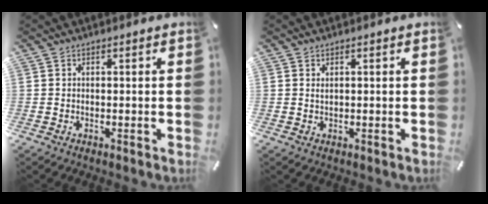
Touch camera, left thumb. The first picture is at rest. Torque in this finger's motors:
{"motor_torque": [0.09, -0.17, 0.08, 0.05, -0.01]}